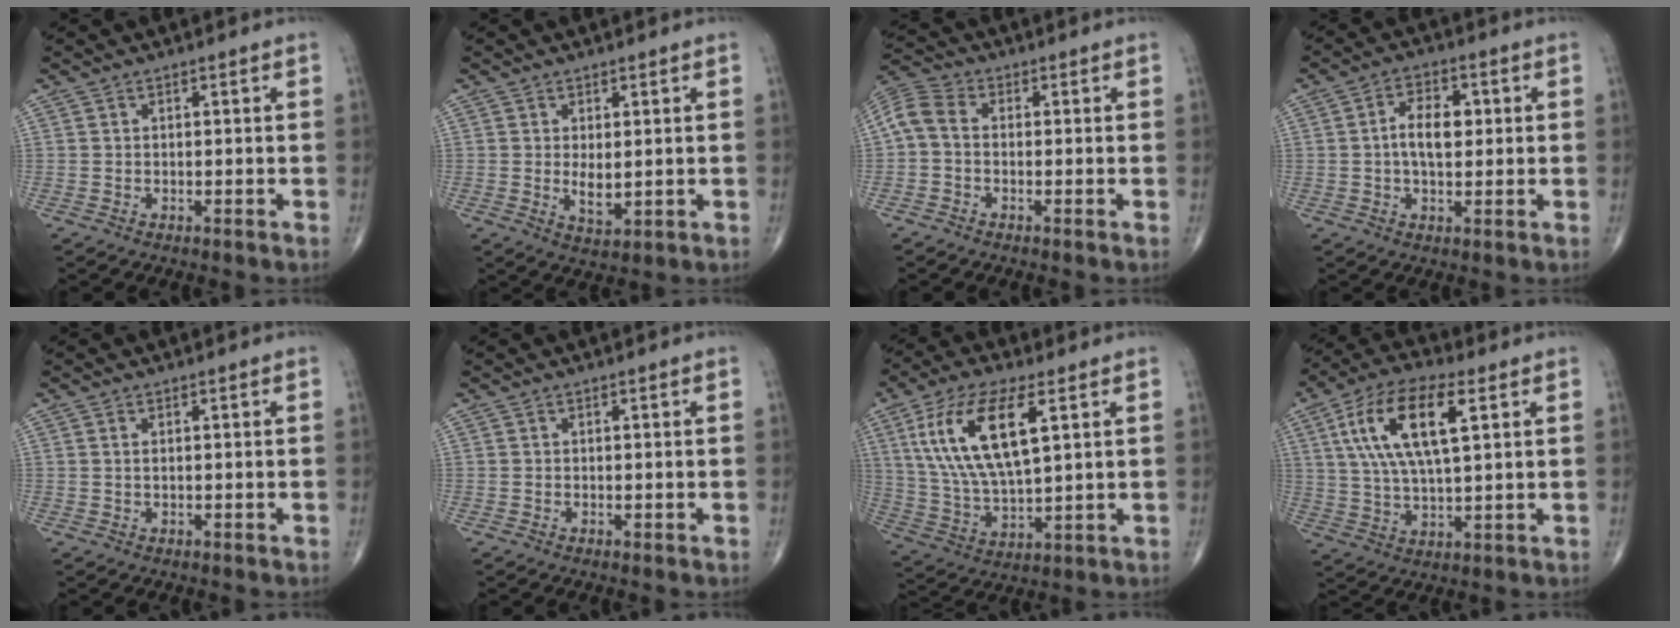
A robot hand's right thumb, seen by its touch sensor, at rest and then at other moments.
{"total": 3.7, "force": [0.2, 1.7, 3.2], "torque": [-0.049, -0.012, 0.011]}
{"total": 5.8, "force": [-0.5, 3.9, 4.2], "torque": [-0.087, 0.018, -0.025]}
{"total": 7.2, "force": [0.7, 4.0, 6.0], "torque": [-0.094, 0.011, 0.007]}
{"total": 0.7, "force": [0.2, 0.3, 0.6], "torque": [-0.016, 0.004, 0.006]}
{"total": 0.0}
{"total": 17.3, "force": [5.9, 6.6, 14.9], "torque": [-0.295, -0.013, 0.116]}
{"total": 15.8, "force": [5.1, 6.1, 13.7], "torque": [-0.264, 0.005, 0.091]}